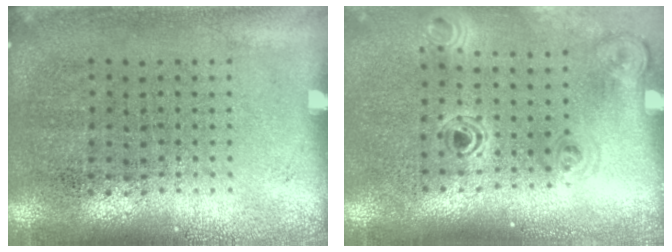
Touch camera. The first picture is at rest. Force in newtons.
{"total": 1.1, "press": 1.1, "slide": 0.2}